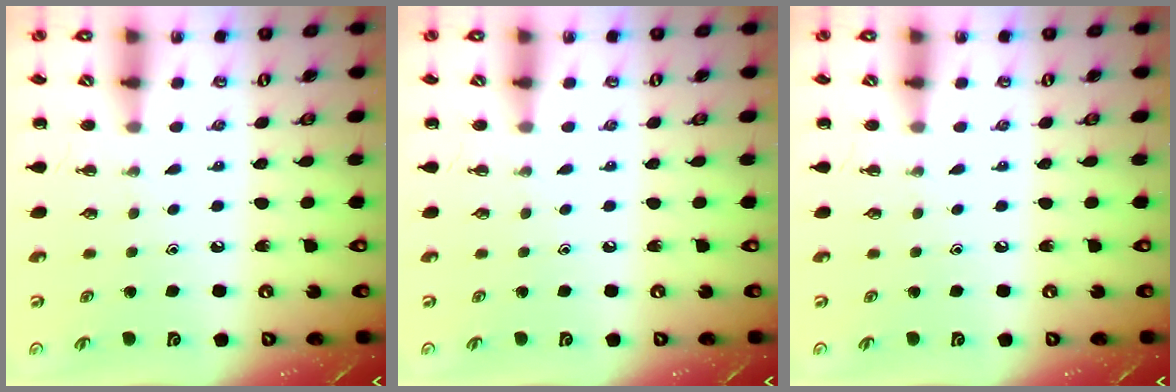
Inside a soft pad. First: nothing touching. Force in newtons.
{"total": 0.0}
{"total": 0.0}